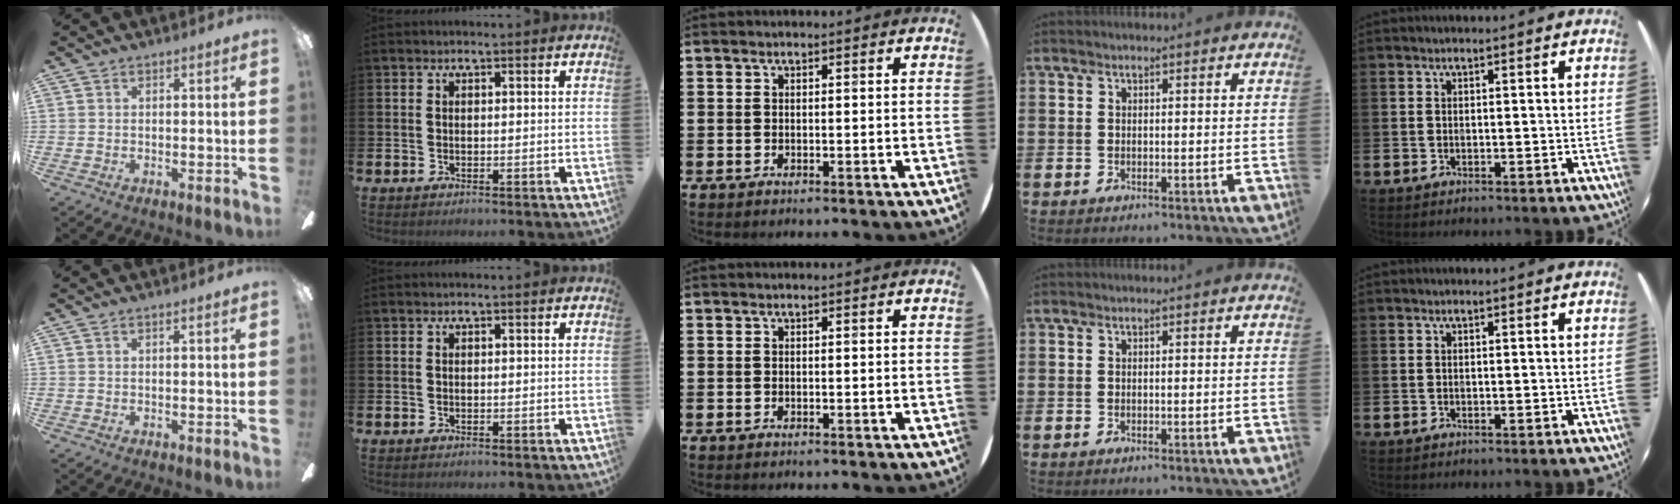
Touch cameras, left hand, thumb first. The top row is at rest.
{}